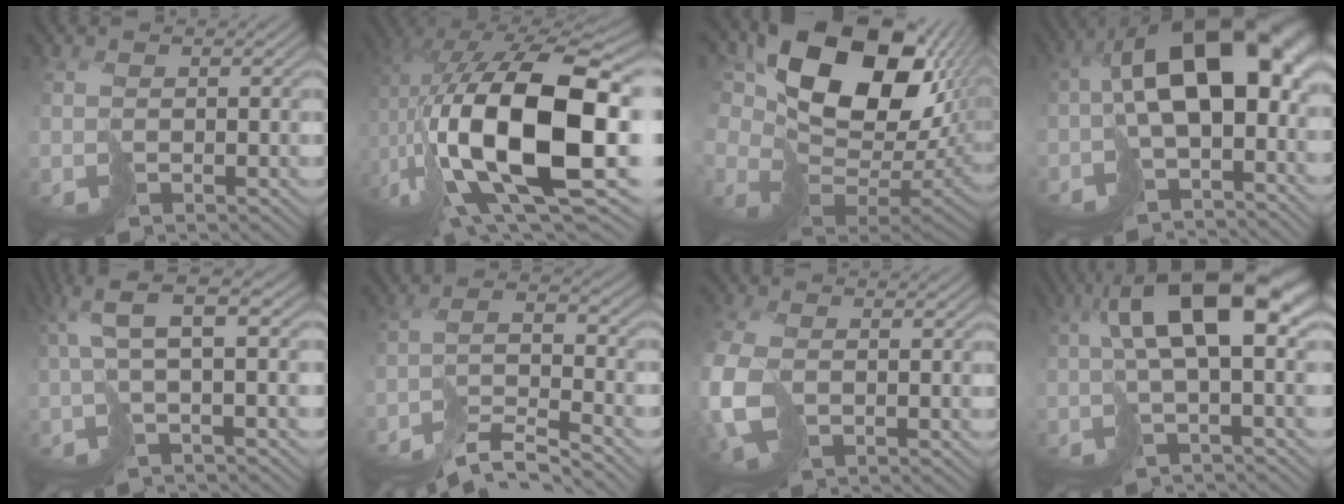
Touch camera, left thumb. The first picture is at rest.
{"total": 20.0, "force": [-0.4, 10.0, 17.3], "torque": [-0.344, -0.030, 0.004]}
{"total": 18.2, "force": [5.5, 12.8, 11.8], "torque": [-0.229, -0.033, 0.129]}
{"total": 15.5, "force": [-1.8, 7.6, 13.4], "torque": [-0.222, 0.004, -0.027]}
{"total": 7.3, "force": [0.9, 2.1, 7.0], "torque": [-0.121, 0.019, 0.008]}
{"total": 8.7, "force": [-6.9, 2.0, 4.9], "torque": [-0.083, 0.002, -0.127]}
{"total": 8.3, "force": [-1.4, 5.7, 5.9], "torque": [-0.199, -0.019, -0.022]}
{"total": 11.6, "force": [1.6, 3.8, 10.8], "torque": [-0.189, 0.006, 0.031]}